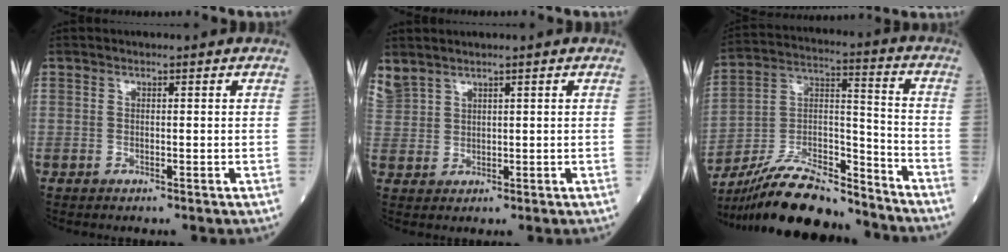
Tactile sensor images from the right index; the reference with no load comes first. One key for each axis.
{"total": 3.4, "fx": 3.0, "fy": 1.5, "fz": 0.7, "tx": -0.027, "ty": 0.016, "tz": 0.078}
{"total": 19.5, "fx": -17.7, "fy": 3.9, "fz": 7.1, "tx": -0.147, "ty": 0.016, "tz": -0.309}